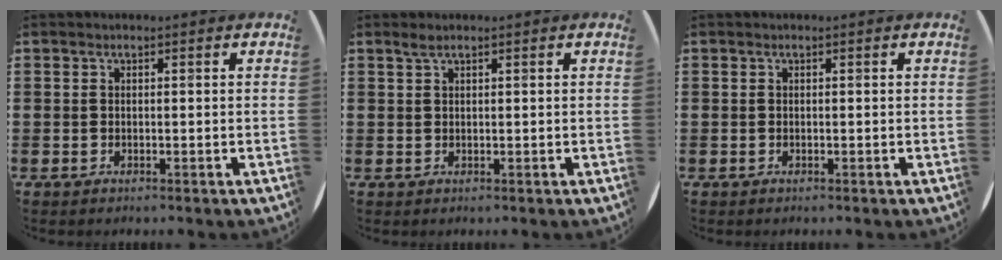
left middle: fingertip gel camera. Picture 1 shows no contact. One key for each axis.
{"total": 0.9, "fx": 0.7, "fy": 0.0, "fz": 0.5, "tx": -0.010, "ty": 0.002, "tz": 0.013}
{"total": 0.0}